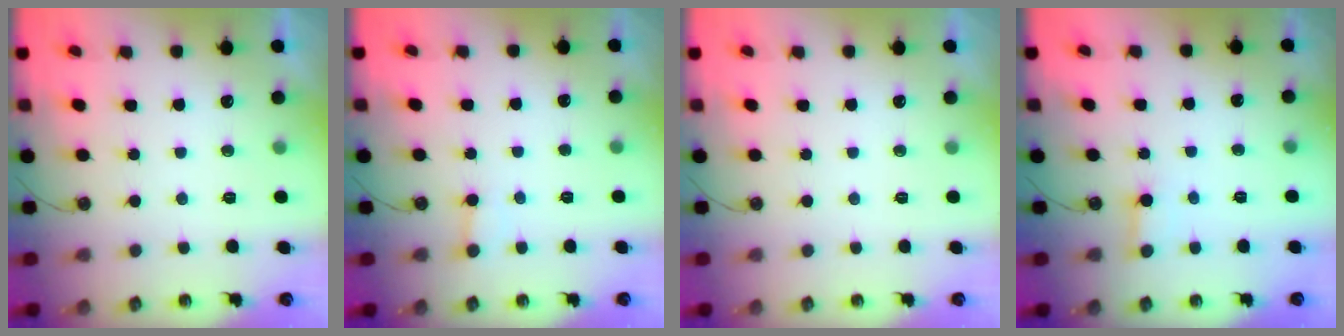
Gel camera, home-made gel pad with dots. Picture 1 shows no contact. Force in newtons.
{"total": 3.0, "press": 3.0, "slide": 0.2}
{"total": 0.0}
{"total": 2.2, "press": 2.2, "slide": 0.1}